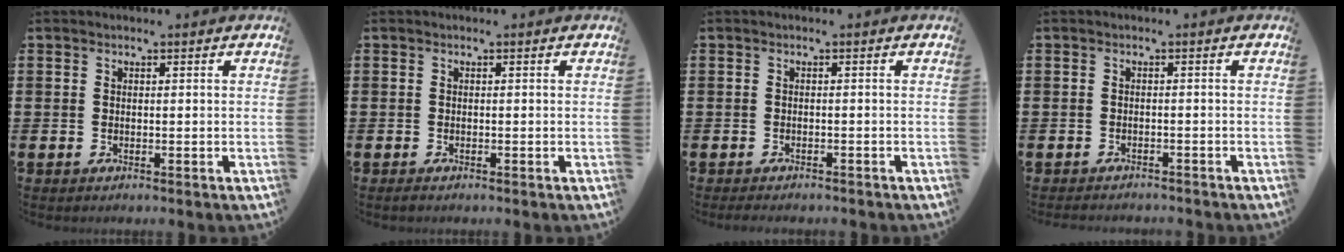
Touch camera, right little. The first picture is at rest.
{"total": 0.0}
{"total": 0.6, "force": [-0.6, -0.1, -0.1], "torque": [0.001, -0.003, -0.011]}
{"total": 0.9, "force": [-0.8, -0.1, -0.4], "torque": [0.005, -0.001, -0.016]}